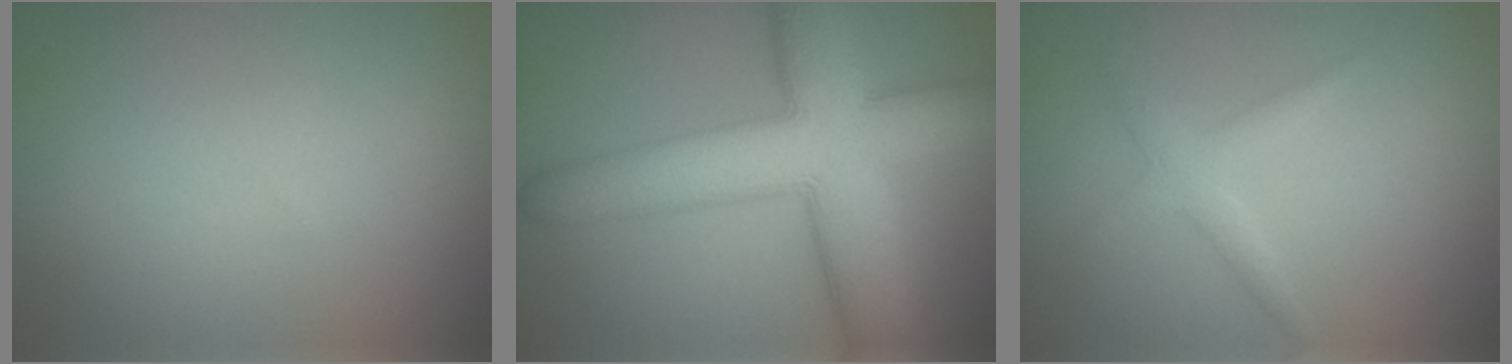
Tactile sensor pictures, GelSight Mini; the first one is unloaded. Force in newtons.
{"total": 11.5, "press": 11.5, "slide": 0.3}
{"total": 1.9, "press": 1.9, "slide": 0.0}